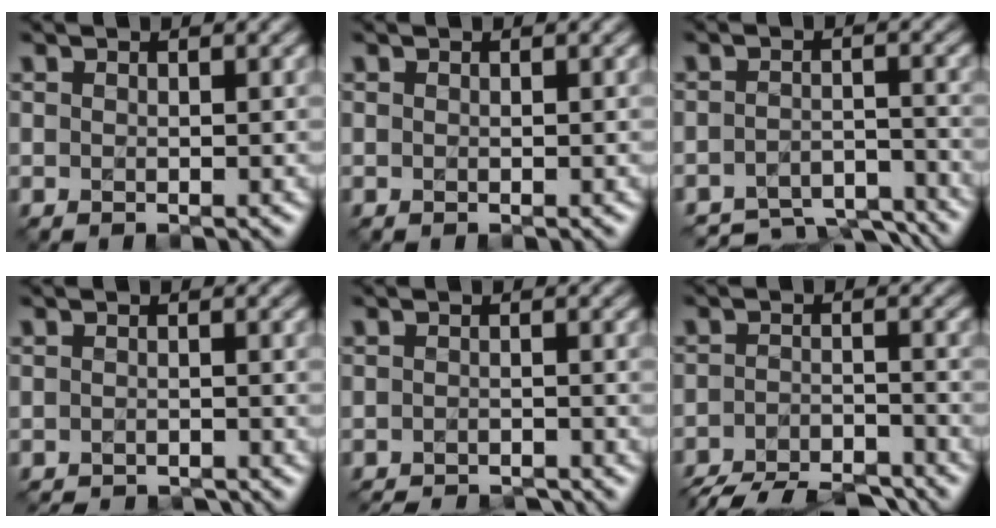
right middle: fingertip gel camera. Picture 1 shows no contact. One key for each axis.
{"total": 0.0}
{"total": 6.9, "fx": -6.5, "fy": 1.5, "fz": 1.8, "tx": -0.022, "ty": -0.015, "tz": -0.097}
{"total": 3.8, "fx": -3.7, "fy": 0.5, "fz": 0.8, "tx": -0.006, "ty": -0.004, "tz": -0.051}
{"total": 4.6, "fx": -4.4, "fy": 0.7, "fz": 1.2, "tx": -0.011, "ty": -0.001, "tz": -0.062}
{"total": 9.2, "fx": -8.4, "fy": 2.2, "fz": 3.0, "tx": -0.047, "ty": -0.029, "tz": -0.131}